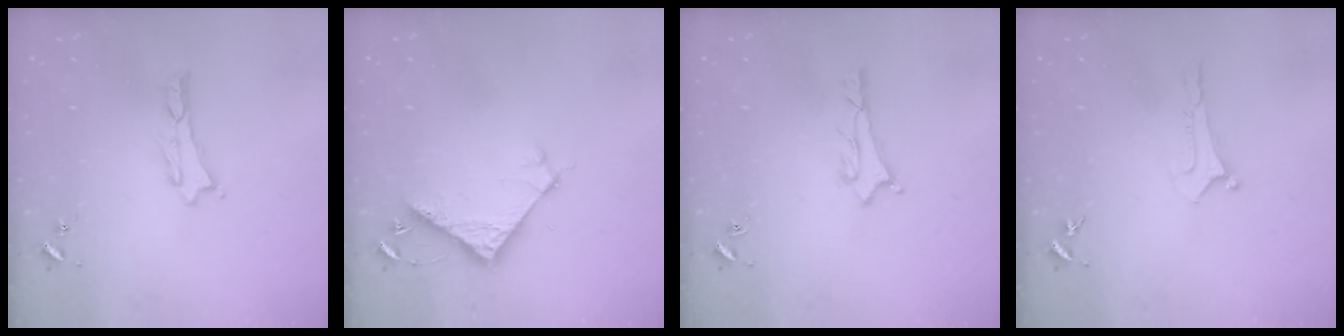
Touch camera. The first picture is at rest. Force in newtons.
{"total": 5.8, "press": 5.8, "slide": 0.2}
{"total": 0.7, "press": 0.7, "slide": 0.2}
{"total": 0.0}